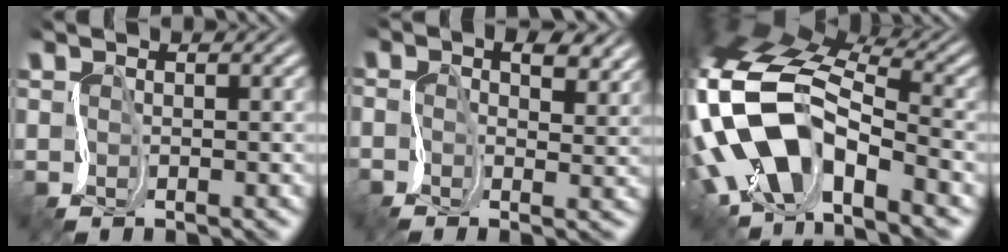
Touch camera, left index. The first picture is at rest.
{"total": 5.0, "force": [2.0, 2.3, 4.0], "torque": [-0.074, 0.007, 0.023]}
{"total": 11.4, "force": [-4.5, 6.2, 8.4], "torque": [-0.182, 0.009, -0.084]}